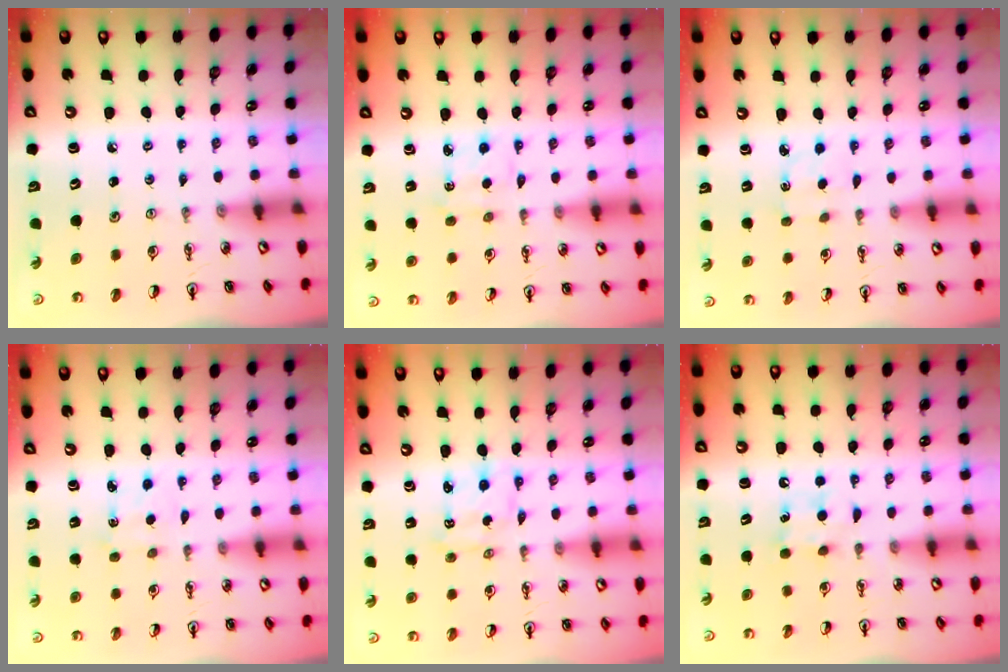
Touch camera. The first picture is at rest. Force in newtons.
{"total": 4.7, "press": 4.7, "slide": 0.3}
{"total": 1.7, "press": 1.7, "slide": 0.5}
{"total": 2.7, "press": 2.7, "slide": 0.4}
{"total": 1.4, "press": 1.4, "slide": 0.2}
{"total": 6.2, "press": 6.1, "slide": 0.7}